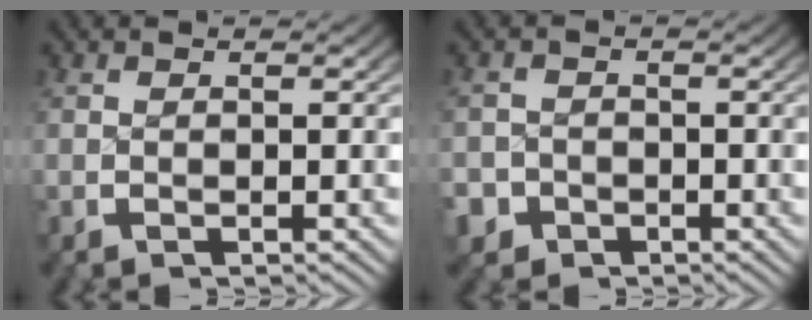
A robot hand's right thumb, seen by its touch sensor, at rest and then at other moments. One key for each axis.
{"total": 3.6, "fx": -2.3, "fy": 2.7, "fz": 0.2, "tx": -0.009, "ty": -0.021, "tz": -0.035}